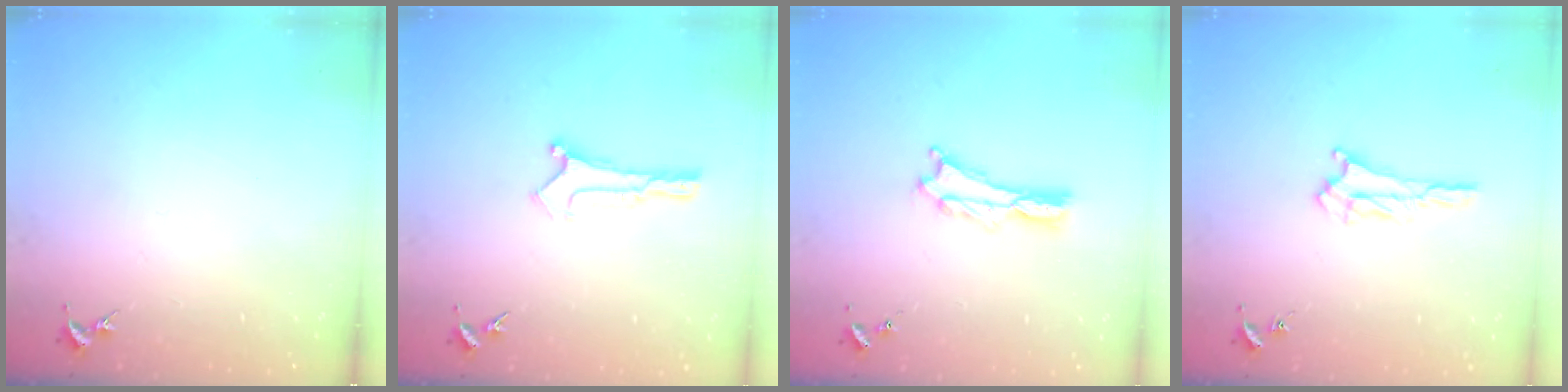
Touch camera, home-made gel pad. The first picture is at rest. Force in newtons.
{"total": 0.0}
{"total": 0.8, "press": 0.7, "slide": 0.2}
{"total": 1.7, "press": 1.7, "slide": 0.2}